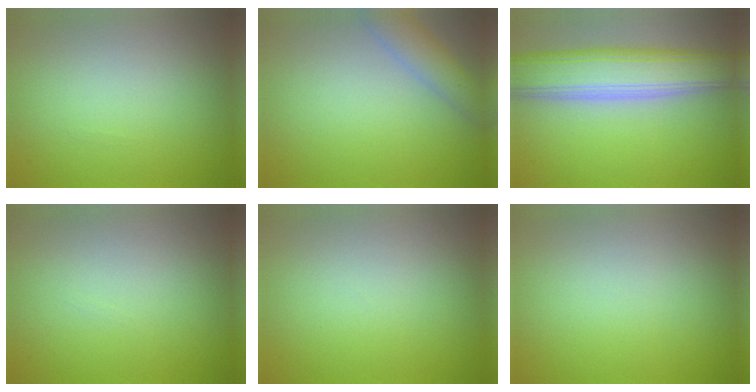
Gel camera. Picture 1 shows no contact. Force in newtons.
{"total": 3.4, "press": 3.4, "slide": 0.1}
{"total": 8.0, "press": 7.9, "slide": 0.5}
{"total": 0.0}
{"total": 0.0}
{"total": 0.0}